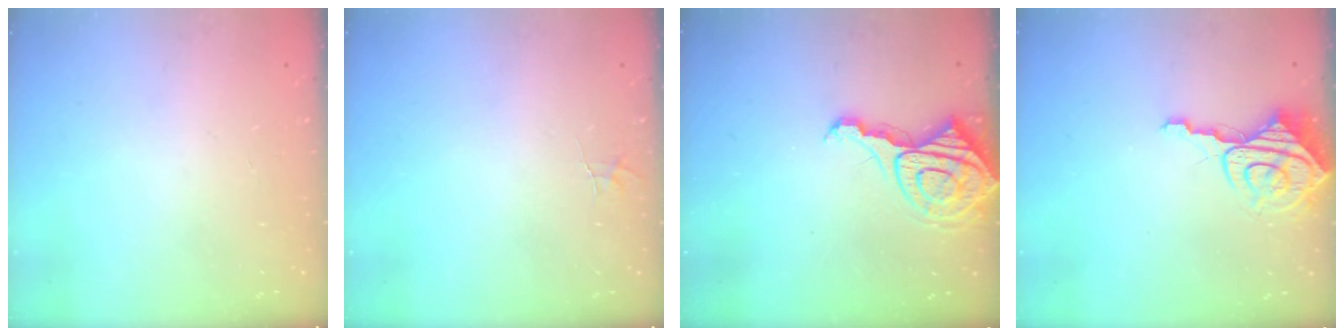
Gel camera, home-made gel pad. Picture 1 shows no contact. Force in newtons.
{"total": 3.0, "press": 3.0, "slide": 0.4}
{"total": 10.8, "press": 10.8, "slide": 1.0}
{"total": 8.6, "press": 8.6, "slide": 0.9}